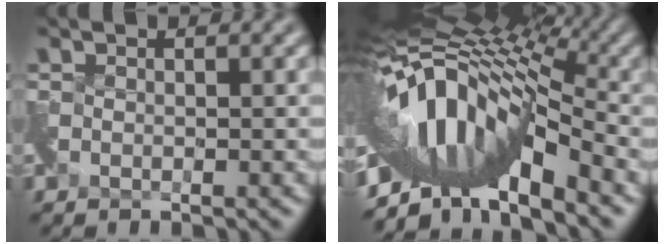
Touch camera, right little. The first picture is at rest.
{"total": 12.0, "force": [-4.2, 4.7, 10.2], "torque": [-0.179, 0.025, -0.070]}